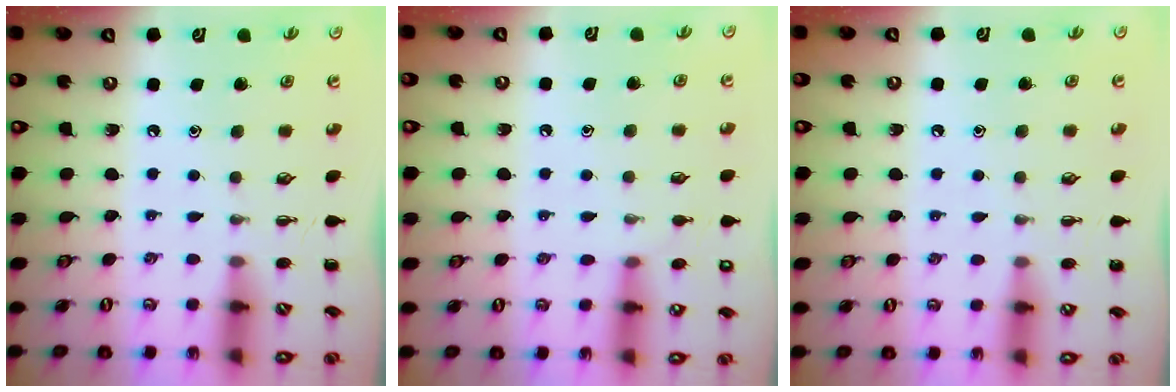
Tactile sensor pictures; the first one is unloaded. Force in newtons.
{"total": 6.7, "press": 6.4, "slide": 2.3}
{"total": 4.1, "press": 3.8, "slide": 1.5}